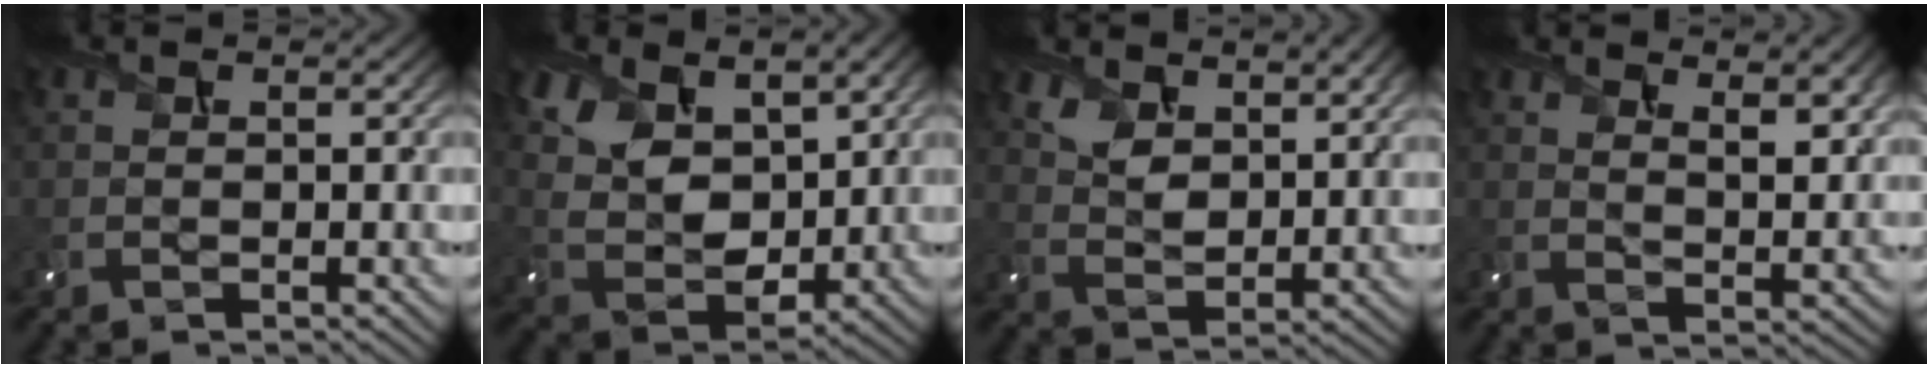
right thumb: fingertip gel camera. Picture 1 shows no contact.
{"total": 9.8, "force": [4.2, 6.0, 6.6], "torque": [-0.166, -0.003, 0.083]}
{"total": 7.0, "force": [4.6, 3.3, 4.1], "torque": [-0.098, -0.005, 0.089]}
{"total": 7.3, "force": [4.9, 2.4, 4.9], "torque": [-0.074, -0.001, 0.072]}